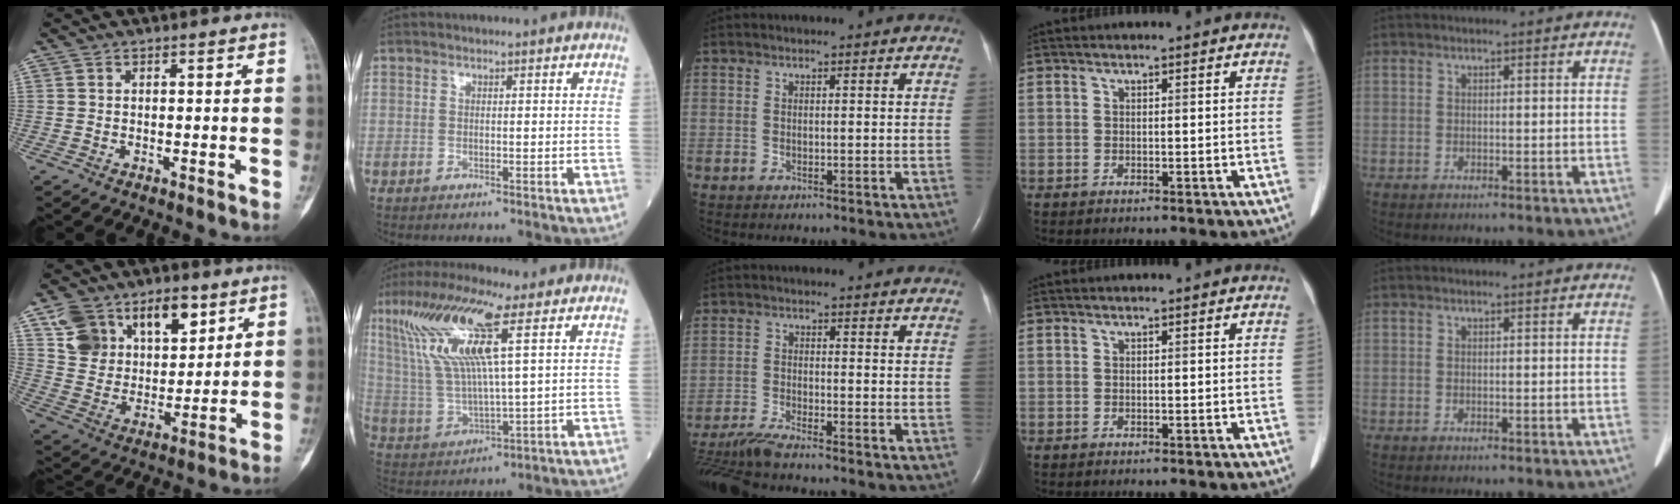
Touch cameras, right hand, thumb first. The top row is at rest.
{"thumb": {"total": 16.4, "force": [8.4, 10.7, 9.2], "torque": [-0.117, -0.026, 0.162]}, "index": {"total": 14.9, "force": [6.4, 1.5, 13.4], "torque": [-0.296, 0.012, 0.125]}, "middle": {"total": 7.2, "force": [-6.5, -0.4, 3.0], "torque": [-0.056, -0.024, -0.119]}}